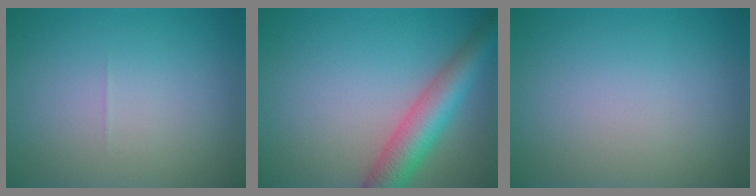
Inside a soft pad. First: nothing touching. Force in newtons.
{"total": 5.6, "press": 5.6, "slide": 0.2}
{"total": 0.0}